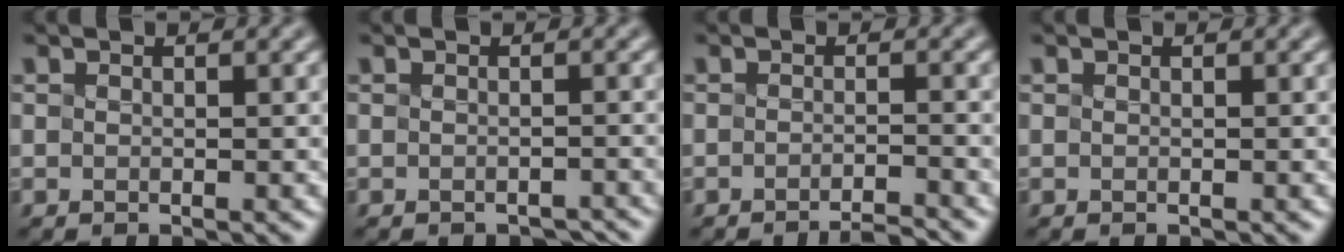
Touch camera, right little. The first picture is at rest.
{"total": 1.1, "force": [-1.1, 0.2, 0.3], "torque": [-0.002, 0.000, -0.013]}
{"total": 2.7, "force": [-2.4, 0.3, 1.2], "torque": [-0.007, 0.000, -0.042]}
{"total": 0.0}